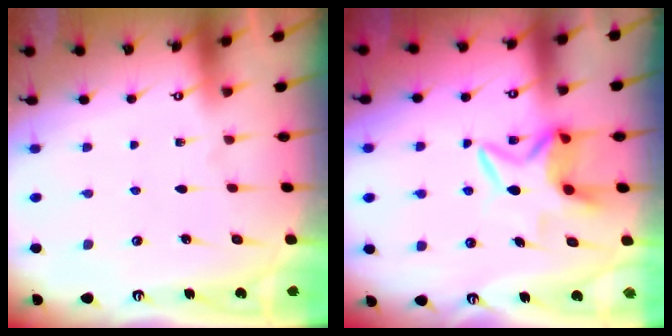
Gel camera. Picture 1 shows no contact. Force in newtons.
{"total": 6.9, "press": 6.9, "slide": 0.3}